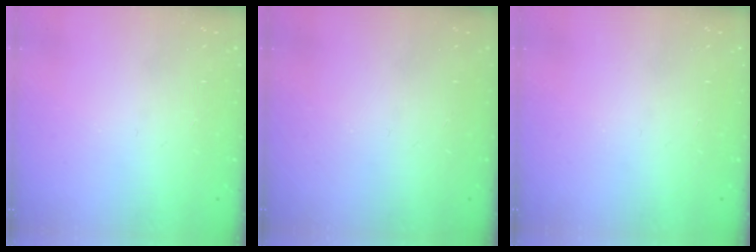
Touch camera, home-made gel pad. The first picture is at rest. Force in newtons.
{"total": 0.0}
{"total": 0.0}